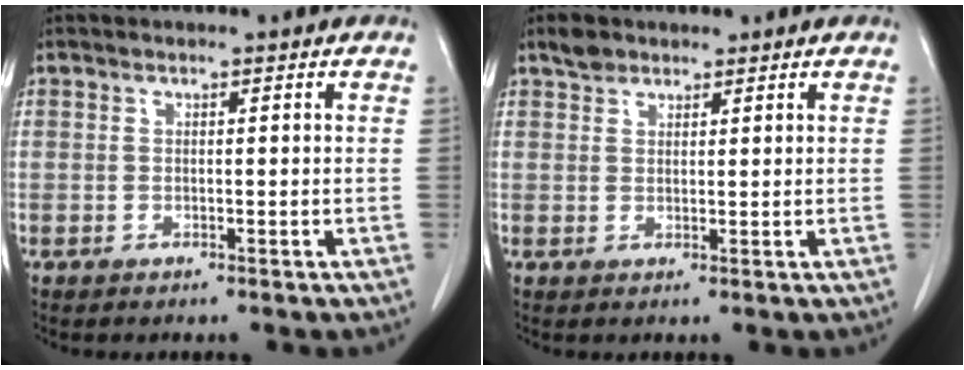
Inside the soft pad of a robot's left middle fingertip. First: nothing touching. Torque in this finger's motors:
{"motor_torque": [0.25, -0.26, -0.07, 0.02]}